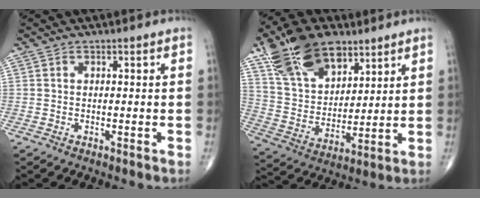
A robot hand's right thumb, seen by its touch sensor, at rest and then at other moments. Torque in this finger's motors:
{"motor_torque": [0.28, 3.43, 1.27, 1.49, 0.10]}